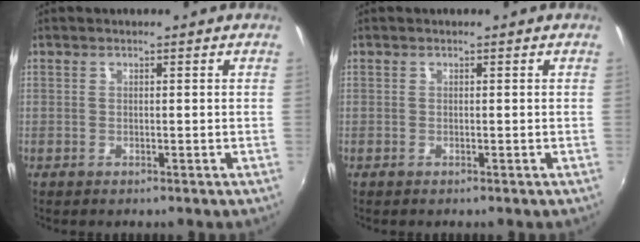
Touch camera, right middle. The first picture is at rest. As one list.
[{"total": 0.0}]